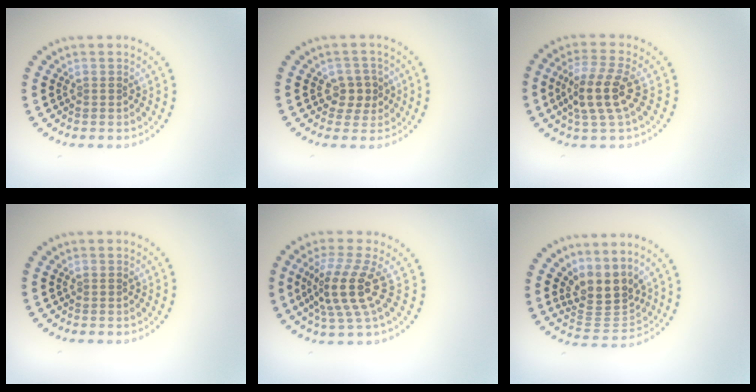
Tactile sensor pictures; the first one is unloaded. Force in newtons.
{"total": 2.2, "press": 2.1, "slide": 0.8}
{"total": 4.1, "press": 3.6, "slide": 1.9}
{"total": 0.0}
{"total": 4.4, "press": 3.4, "slide": 2.8}
{"total": 3.8, "press": 3.0, "slide": 2.4}